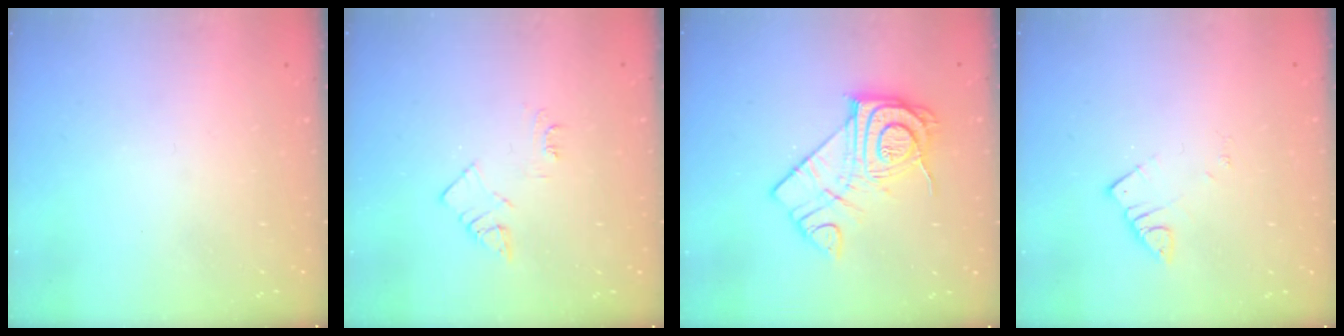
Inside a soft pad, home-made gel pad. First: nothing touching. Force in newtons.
{"total": 5.5, "press": 5.4, "slide": 0.7}
{"total": 14.3, "press": 14.3, "slide": 0.7}
{"total": 2.6, "press": 2.6, "slide": 0.1}